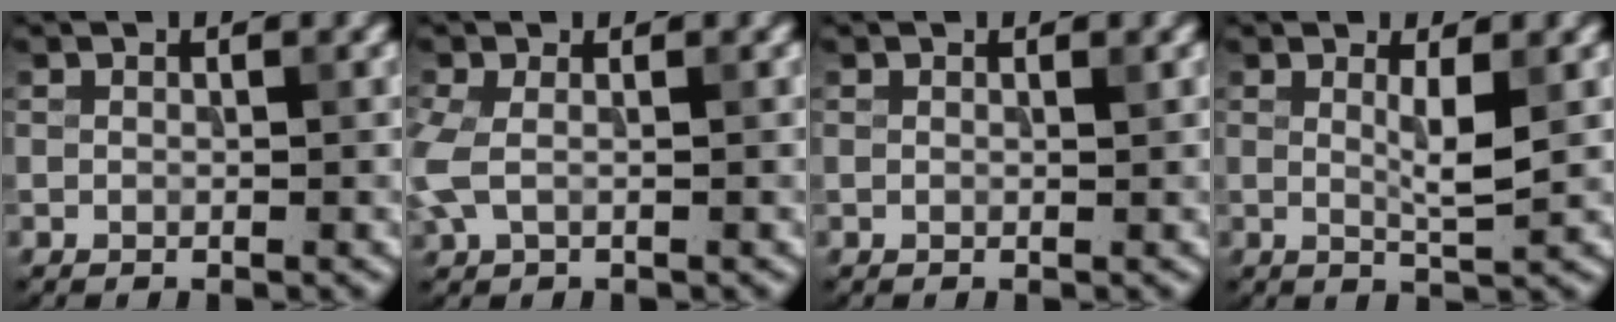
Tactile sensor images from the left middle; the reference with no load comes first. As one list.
[{"total": 2.8, "force": [-0.2, 1.7, 2.2], "torque": [-0.069, -0.002, -0.010]}, {"total": 0.0}, {"total": 2.4, "force": [0.6, 0.3, 2.3], "torque": [-0.041, -0.008, 0.010]}]